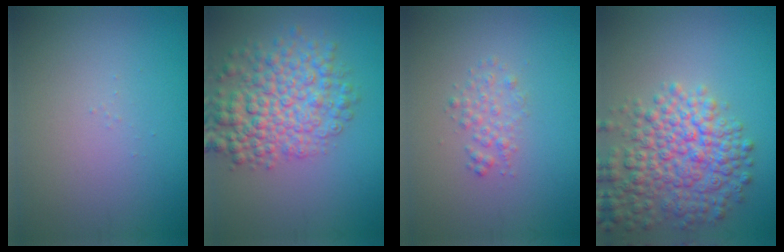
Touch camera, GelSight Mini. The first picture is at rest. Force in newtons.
{"total": 7.0, "press": 7.0, "slide": 0.2}
{"total": 1.5, "press": 1.5, "slide": 0.0}
{"total": 7.3, "press": 7.3, "slide": 0.3}